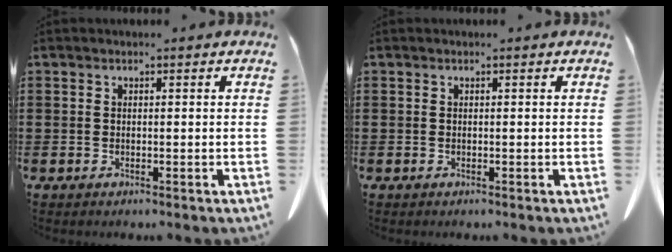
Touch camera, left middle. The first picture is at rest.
{"total": 0.0}